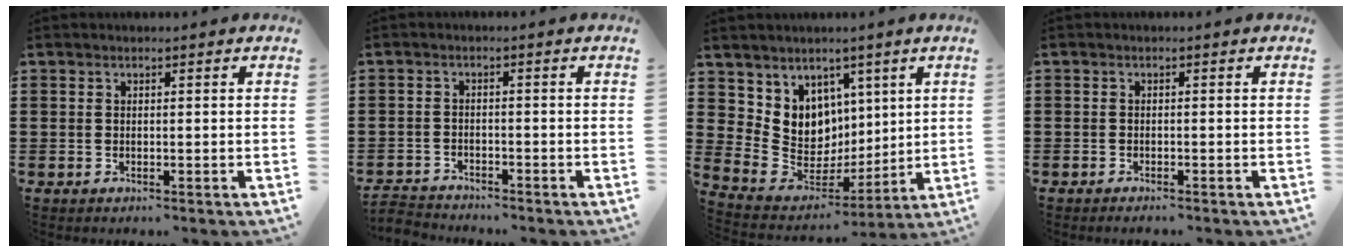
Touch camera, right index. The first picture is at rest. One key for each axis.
{"total": 2.5, "fx": -2.5, "fy": 0.2, "fz": -0.2, "tx": -0.004, "ty": -0.003, "tz": -0.055}
{"total": 8.5, "fx": 3.5, "fy": 7.7, "fz": 1.0, "tx": -0.055, "ty": -0.050, "tz": 0.075}
{"total": 0.8, "fx": -0.8, "fy": 0.1, "fz": 0.1, "tx": -0.004, "ty": 0.001, "tz": -0.016}